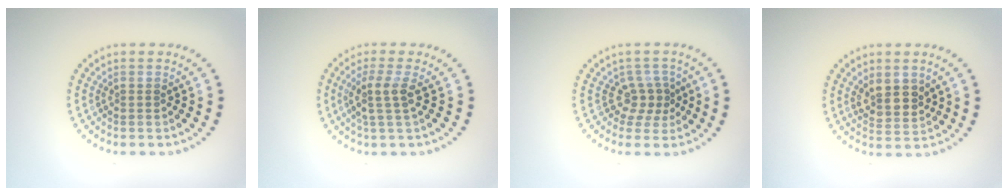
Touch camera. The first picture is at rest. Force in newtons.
{"total": 2.5, "press": 2.0, "slide": 1.6}
{"total": 2.5, "press": 1.7, "slide": 1.9}
{"total": 2.8, "press": 2.5, "slide": 1.1}